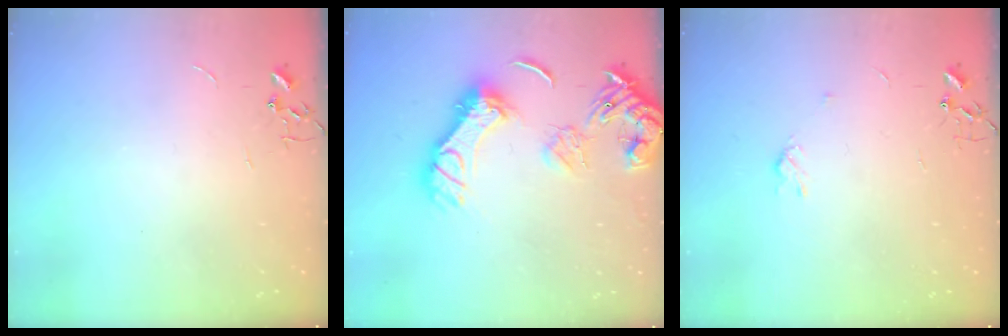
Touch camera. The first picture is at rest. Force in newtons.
{"total": 17.1, "press": 17.0, "slide": 2.4}
{"total": 3.7, "press": 3.7, "slide": 0.6}